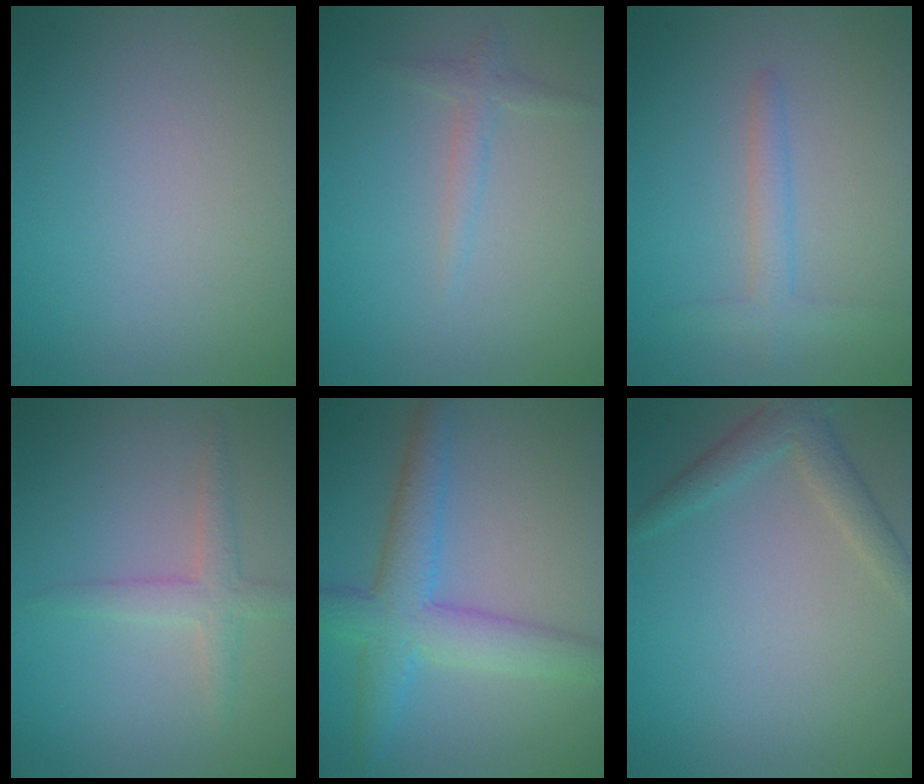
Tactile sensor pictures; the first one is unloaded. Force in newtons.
{"total": 1.3, "press": 1.3, "slide": 0.0}
{"total": 2.1, "press": 2.1, "slide": 0.2}
{"total": 2.2, "press": 2.2, "slide": 0.1}
{"total": 5.6, "press": 5.6, "slide": 0.3}
{"total": 2.6, "press": 2.5, "slide": 0.1}